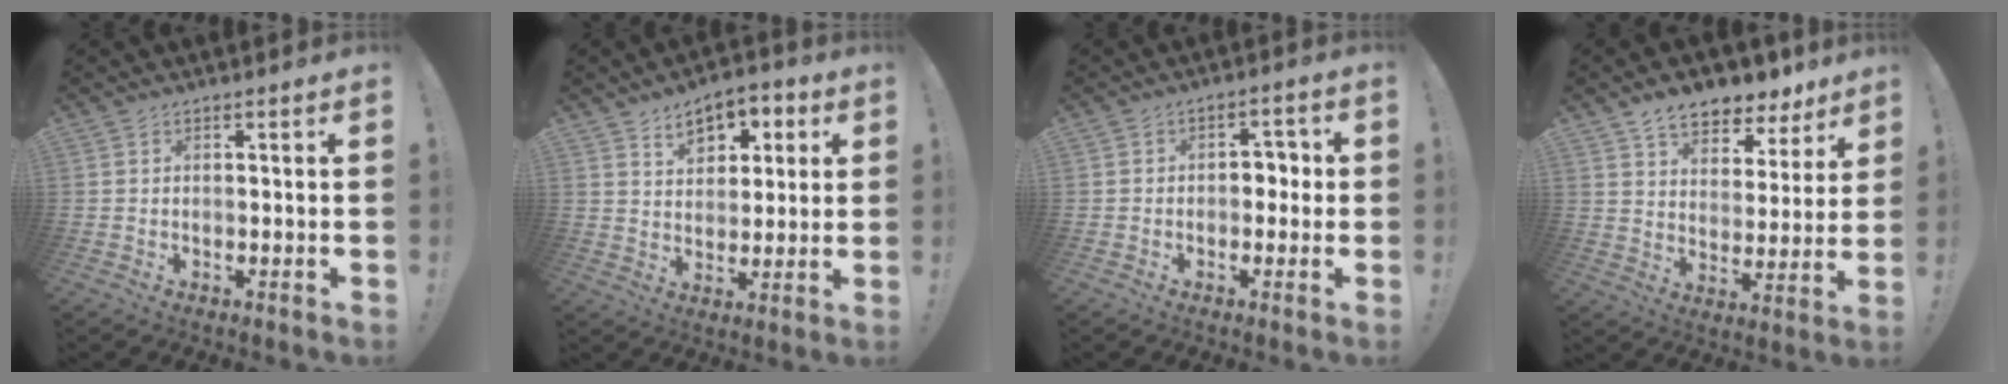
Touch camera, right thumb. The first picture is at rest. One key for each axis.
{"total": 9.0, "fx": 4.7, "fy": 6.2, "fz": 4.6, "tx": -0.060, "ty": -0.021, "tz": 0.085}
{"total": 4.8, "fx": -0.4, "fy": 3.7, "fz": 3.0, "tx": -0.038, "ty": 0.006, "tz": -0.011}
{"total": 10.0, "fx": 7.9, "fy": 4.9, "fz": 3.6, "tx": -0.056, "ty": -0.060, "tz": 0.145}